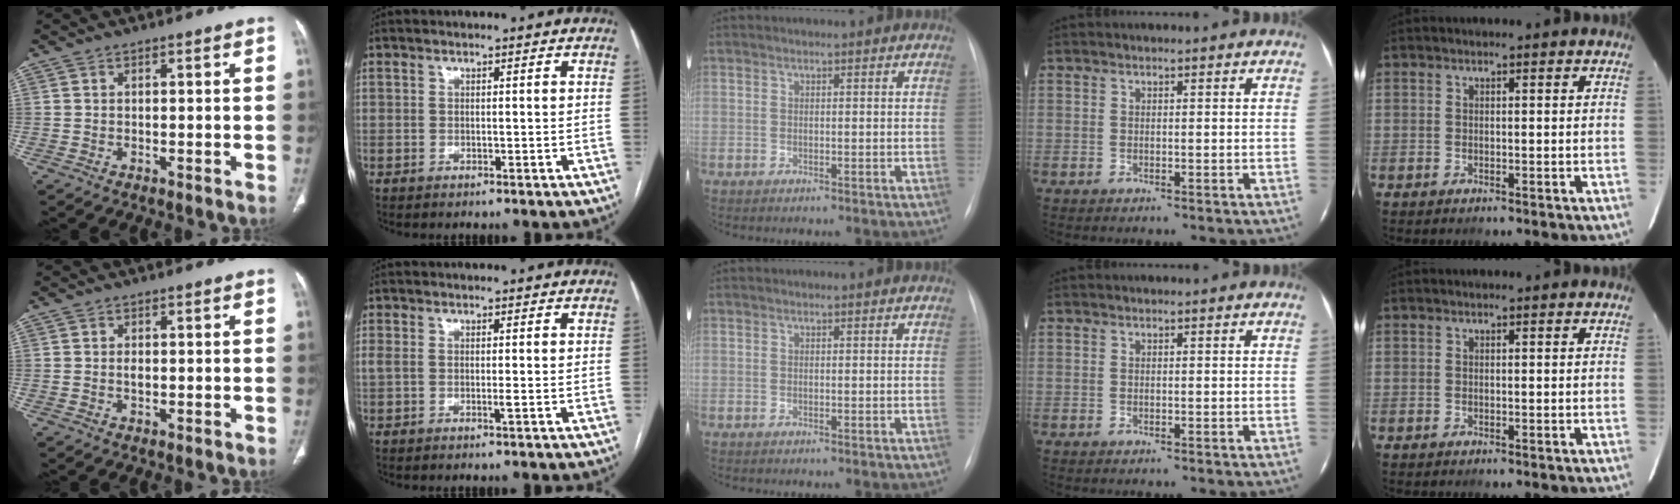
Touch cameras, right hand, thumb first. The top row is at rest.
{"thumb": {"total": 1.1, "force": [-0.1, 0.6, 0.9], "torque": [-0.016, 0.000, -0.001]}, "index": {"total": 1.6, "force": [-0.2, 0.4, 1.5], "torque": [-0.037, 0.003, 0.002]}}